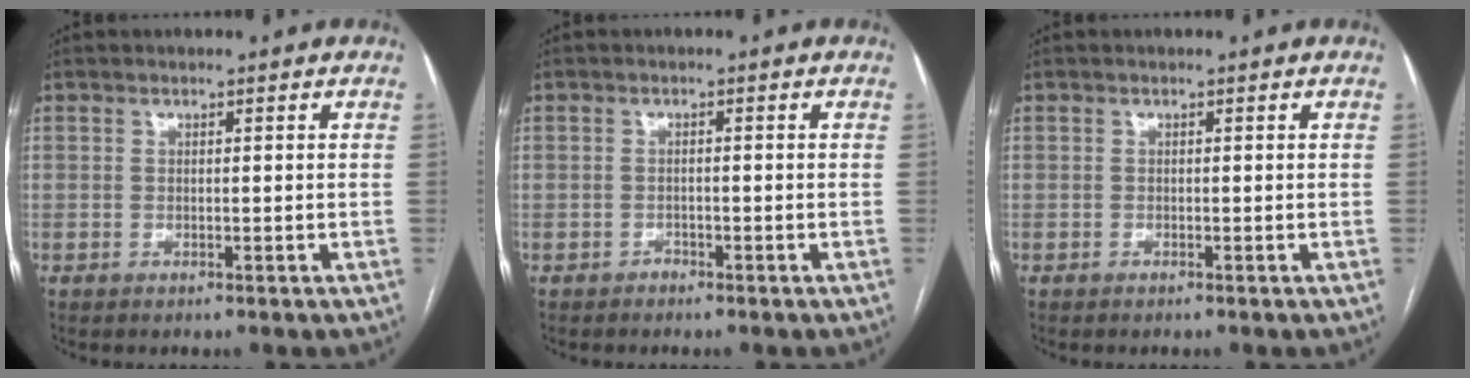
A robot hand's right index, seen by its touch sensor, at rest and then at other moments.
{"total": 0.8, "force": [-0.7, 0.5, 0.0], "torque": [0.002, 0.002, -0.015]}
{"total": 0.0}